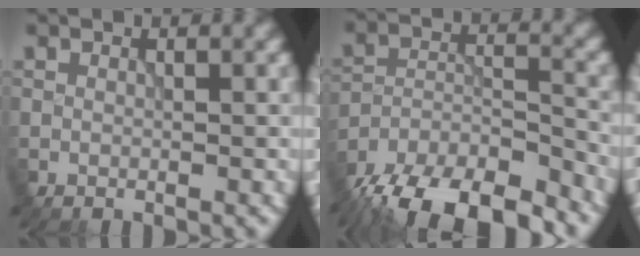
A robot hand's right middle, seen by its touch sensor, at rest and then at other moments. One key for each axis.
{"total": 13.3, "fx": -11.3, "fy": 4.1, "fz": 5.8, "tx": -0.101, "ty": -0.015, "tz": -0.168}